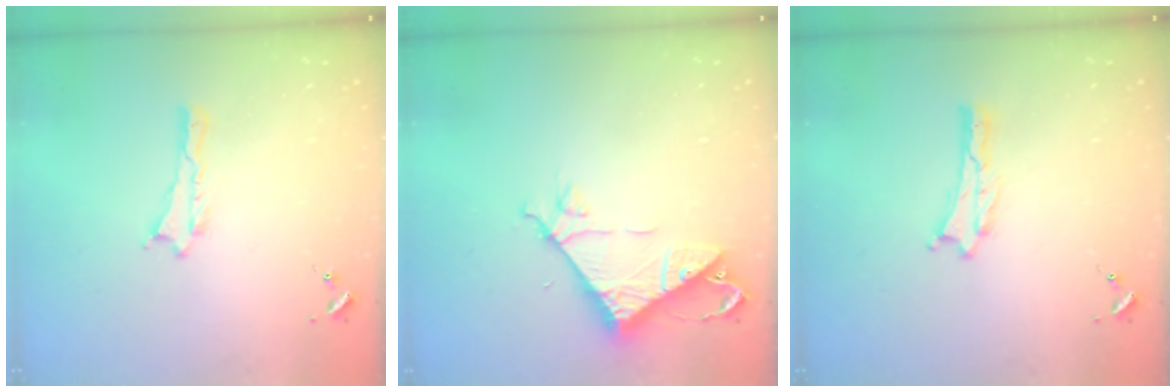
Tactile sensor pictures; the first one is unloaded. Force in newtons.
{"total": 7.7, "press": 7.7, "slide": 0.6}
{"total": 0.0}